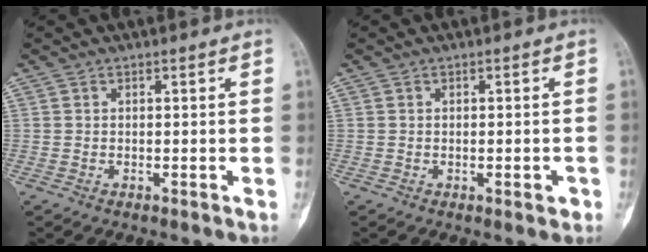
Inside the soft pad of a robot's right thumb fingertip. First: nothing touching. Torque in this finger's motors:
{"motor_torque": [-0.17, -0.05, -0.22, 0.15, 0.03]}